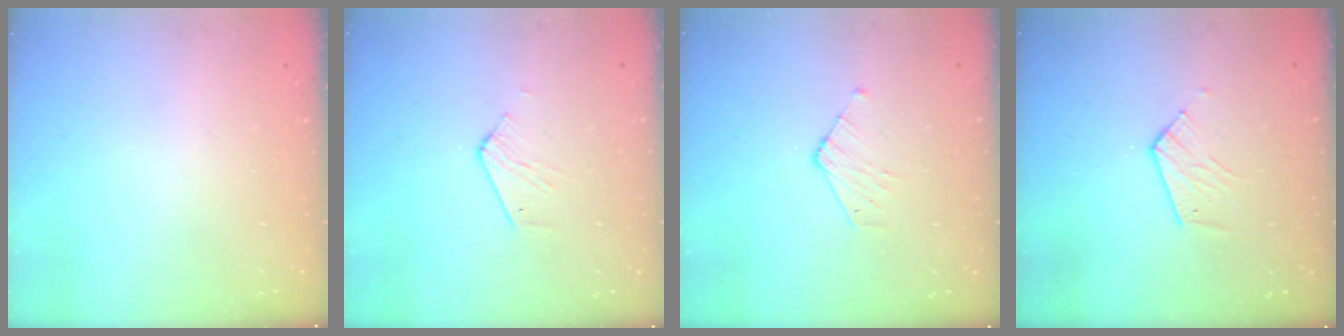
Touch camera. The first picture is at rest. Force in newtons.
{"total": 2.8, "press": 2.8, "slide": 0.4}
{"total": 4.6, "press": 4.6, "slide": 0.5}
{"total": 6.2, "press": 6.2, "slide": 0.5}